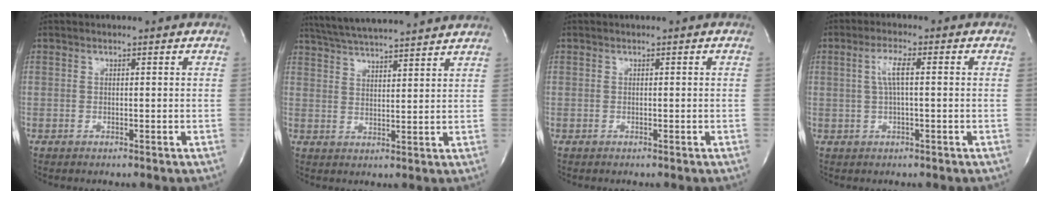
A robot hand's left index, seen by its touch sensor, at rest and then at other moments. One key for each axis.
{"total": 16.2, "fx": 14.8, "fy": 0.9, "fz": 6.6, "tx": -0.122, "ty": 0.029, "tz": 0.216}
{"total": 0.0}
{"total": 3.9, "fx": 0.5, "fy": 0.5, "fz": 3.8, "tx": -0.076, "ty": 0.007, "tz": 0.009}